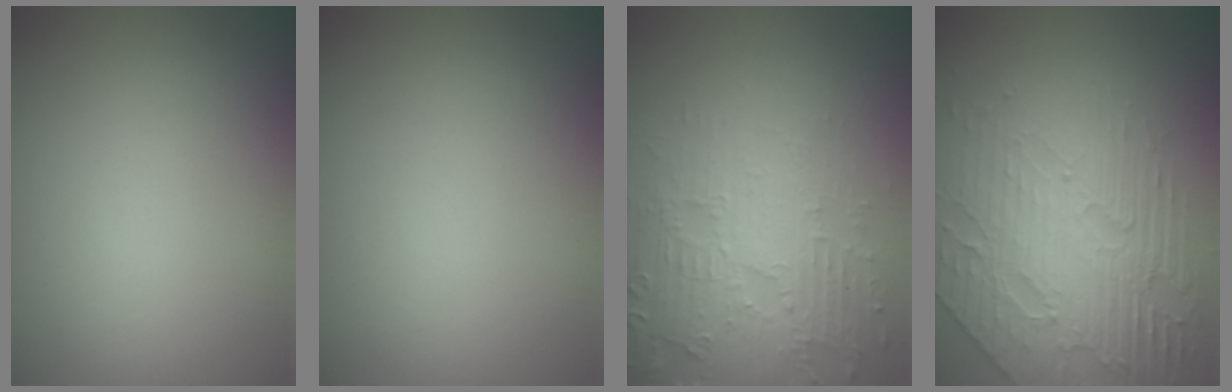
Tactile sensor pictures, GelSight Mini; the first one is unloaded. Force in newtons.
{"total": 0.0}
{"total": 4.1, "press": 4.1, "slide": 0.5}
{"total": 7.6, "press": 5.6, "slide": 5.2}